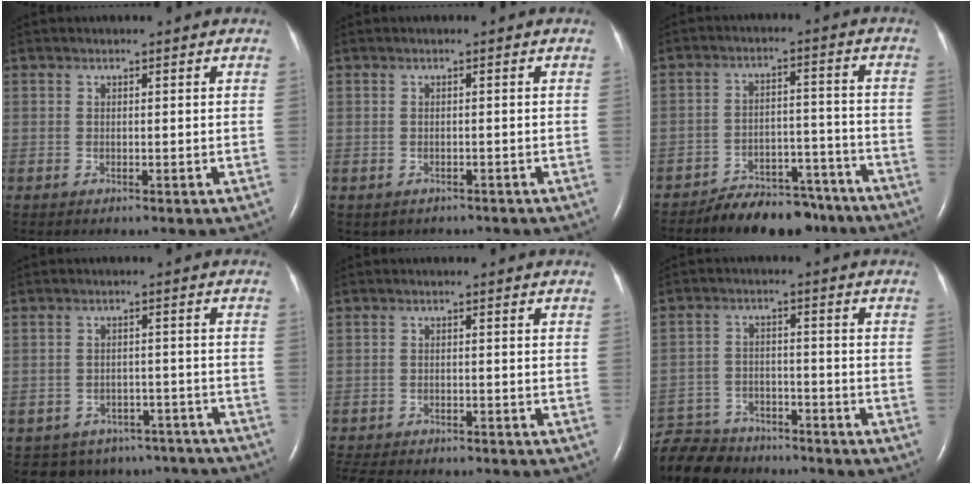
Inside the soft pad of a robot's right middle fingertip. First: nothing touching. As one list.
[{"total": 3.1, "force": [-2.4, 1.8, 0.6], "torque": [-0.009, 0.005, -0.026]}, {"total": 11.2, "force": [-9.6, 4.3, 3.7], "torque": [-0.035, 0.025, -0.145]}, {"total": 13.3, "force": [-11.8, 5.9, 1.4], "torque": [-0.016, 0.025, -0.126]}, {"total": 12.0, "force": [-10.6, 3.4, 4.7], "torque": [-0.093, -0.013, -0.141]}, {"total": 13.9, "force": [-12.4, 4.9, 4.0], "torque": [-0.082, 0.006, -0.191]}]